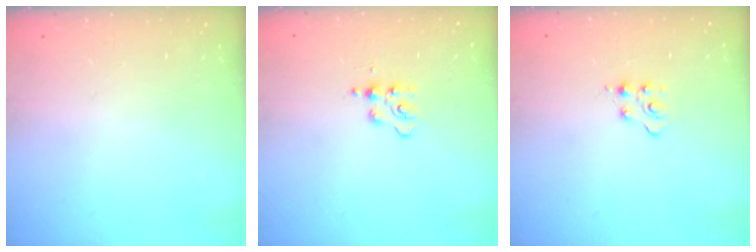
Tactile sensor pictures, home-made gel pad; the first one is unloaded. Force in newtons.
{"total": 4.8, "press": 4.8, "slide": 0.6}
{"total": 3.9, "press": 3.9, "slide": 0.5}